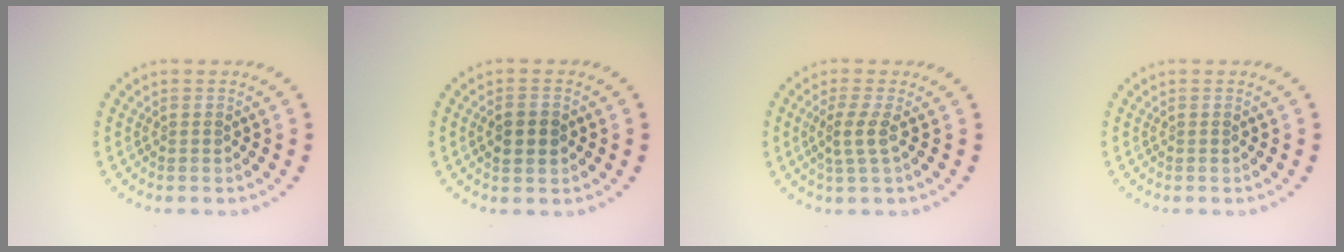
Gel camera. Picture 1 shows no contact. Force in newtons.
{"total": 2.3, "press": 2.3, "slide": 0.2}
{"total": 2.0, "press": 1.5, "slide": 1.3}
{"total": 0.0}